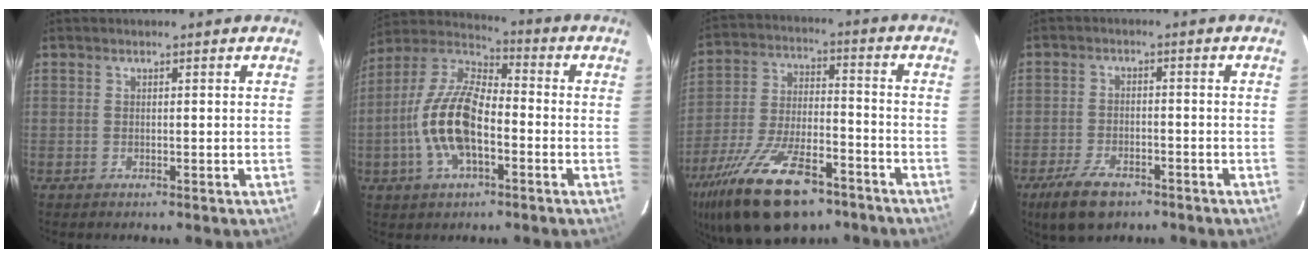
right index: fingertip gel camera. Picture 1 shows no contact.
{"total": 15.1, "force": [-4.0, 6.8, 12.9], "torque": [-0.269, 0.006, -0.082]}
{"total": 22.5, "force": [-14.8, 9.4, 14.1], "torque": [-0.286, -0.033, -0.244]}
{"total": 8.7, "force": [-6.0, 3.9, 5.0], "torque": [-0.127, -0.016, -0.104]}